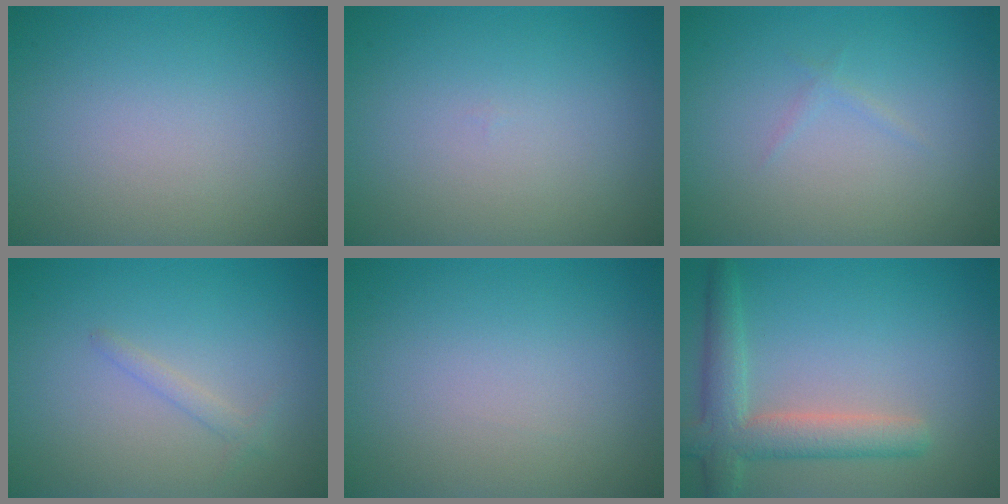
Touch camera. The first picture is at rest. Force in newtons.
{"total": 0.0}
{"total": 0.5, "press": 0.5, "slide": 0.1}
{"total": 1.1, "press": 1.1, "slide": 0.1}
{"total": 0.0}
{"total": 4.6, "press": 4.6, "slide": 0.4}